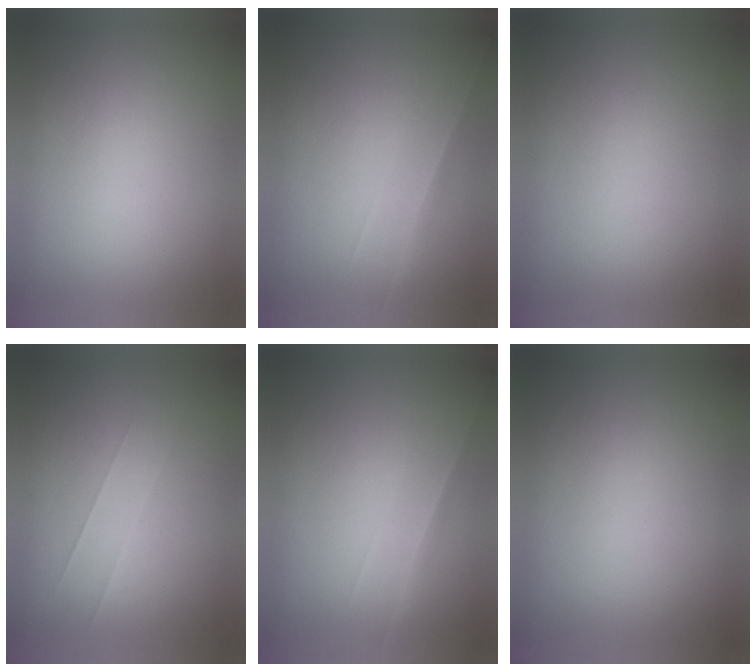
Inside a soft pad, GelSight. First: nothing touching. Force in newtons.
{"total": 2.8}
{"total": 0.0}
{"total": 1.6}
{"total": 2.8}
{"total": 0.0}